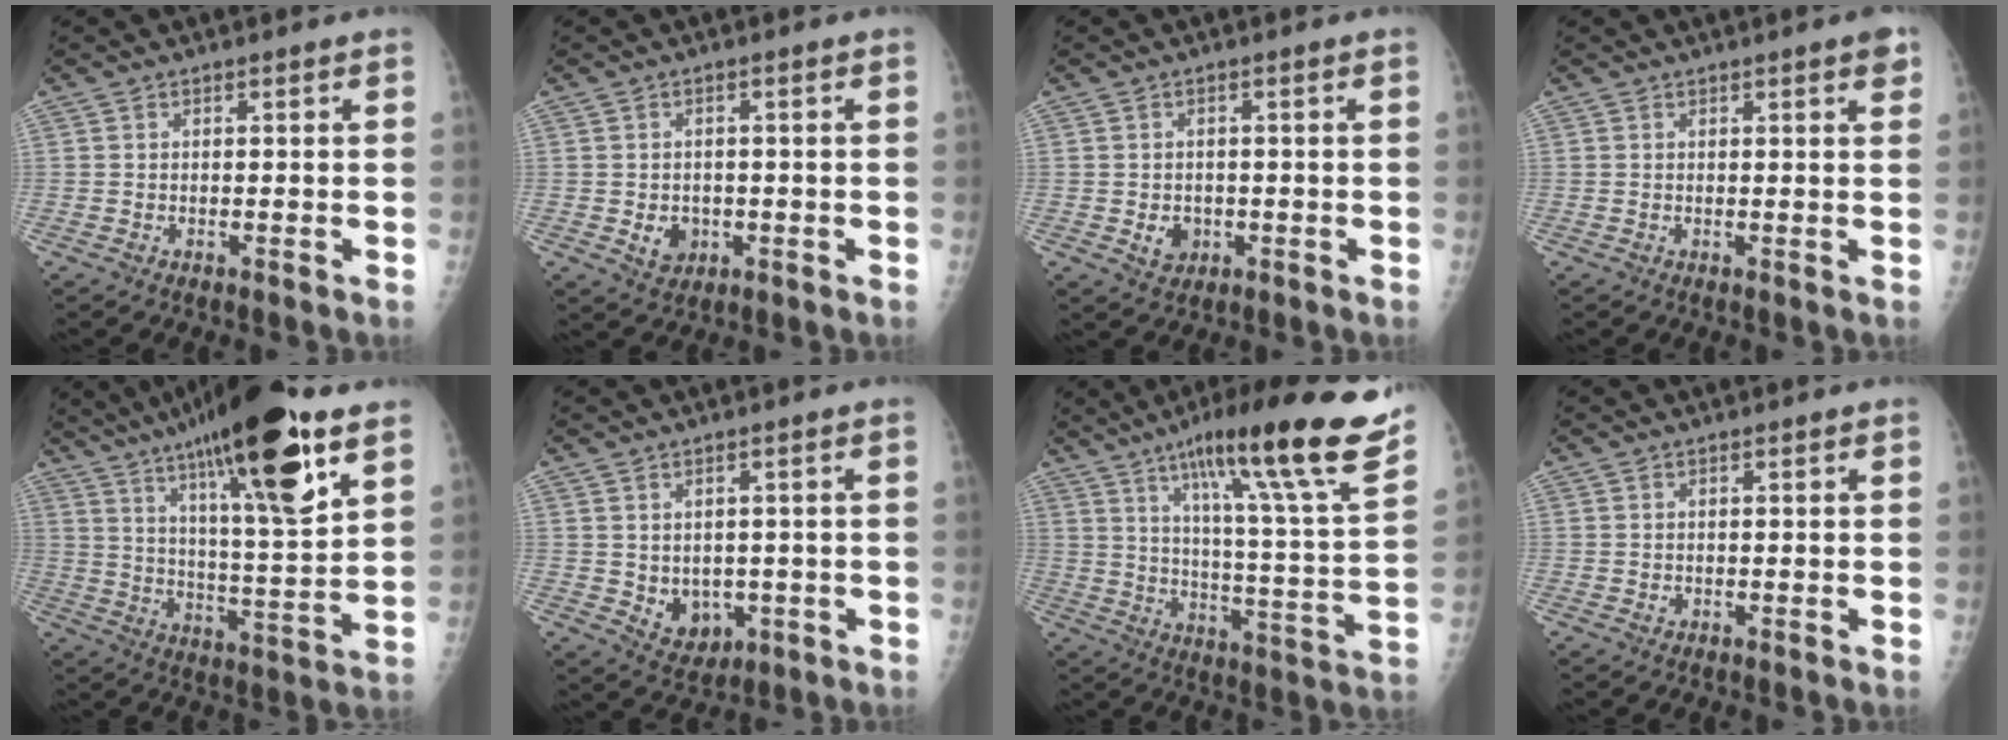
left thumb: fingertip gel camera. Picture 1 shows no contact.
{"total": 4.0, "force": [-0.8, 3.3, 2.1], "torque": [-0.016, 0.002, -0.002]}
{"total": 3.4, "force": [-0.7, 2.9, 1.8], "torque": [-0.013, 0.002, -0.001]}
{"total": 2.3, "force": [1.3, 0.3, 1.9], "torque": [-0.023, -0.004, 0.014]}
{"total": 24.1, "force": [13.9, 4.4, 19.1], "torque": [-0.307, -0.042, 0.226]}
{"total": 5.9, "force": [-0.7, 4.7, 3.6], "torque": [-0.031, -0.008, 0.011]}
{"total": 25.0, "force": [16.8, 1.7, 18.4], "torque": [-0.260, -0.069, 0.249]}
{"total": 0.7, "force": [0.2, 0.5, 0.4], "torque": [-0.002, 0.000, 0.005]}